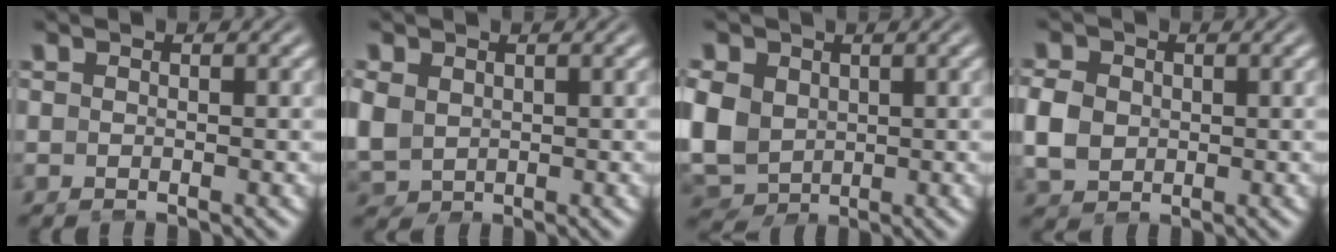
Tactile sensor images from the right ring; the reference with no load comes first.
{"total": 5.4, "force": [-0.4, 5.0, 2.1], "torque": [-0.077, -0.035, 0.010]}
{"total": 7.5, "force": [-0.8, 6.7, 3.2], "torque": [-0.105, -0.049, 0.007]}
{"total": 4.2, "force": [-0.5, 3.7, 1.8], "torque": [-0.050, -0.017, -0.001]}